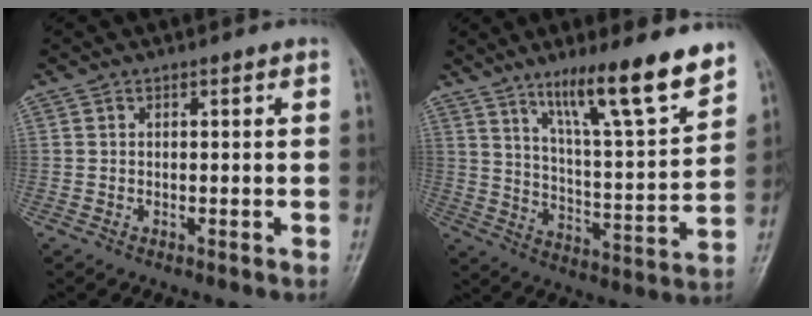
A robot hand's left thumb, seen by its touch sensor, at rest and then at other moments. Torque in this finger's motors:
{"motor_torque": [1.01, 0.85, 1.40, -1.37, 0.13]}